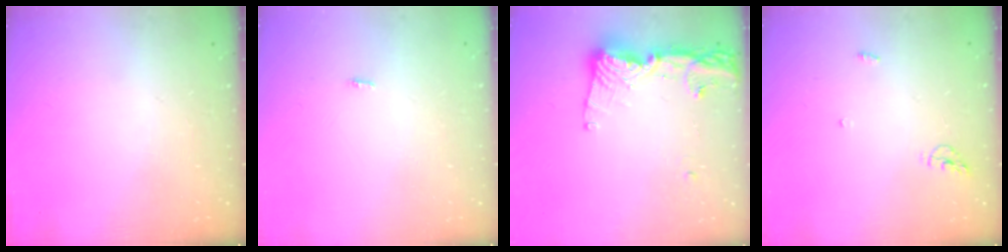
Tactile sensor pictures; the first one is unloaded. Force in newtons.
{"total": 2.8, "press": 1.8, "slide": 2.2}
{"total": 14.5, "press": 14.4, "slide": 1.7}
{"total": 4.6, "press": 4.5, "slide": 1.0}